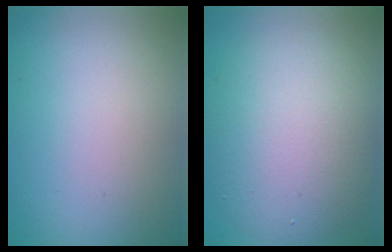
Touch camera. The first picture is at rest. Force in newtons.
{"total": 6.5, "press": 6.5, "slide": 0.6}